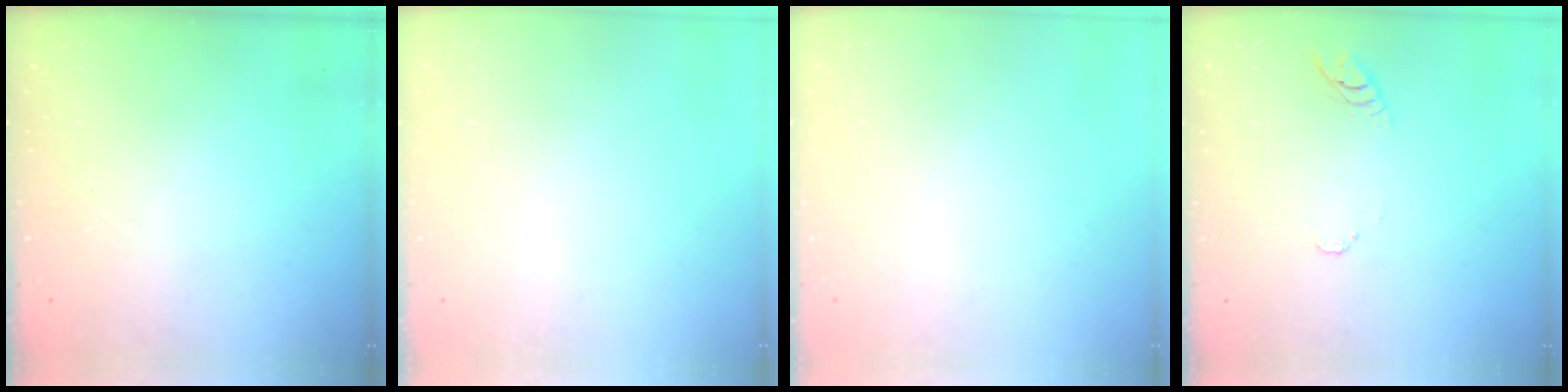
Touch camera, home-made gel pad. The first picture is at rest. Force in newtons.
{"total": 0.0}
{"total": 0.0}
{"total": 3.6, "press": 3.6, "slide": 0.2}